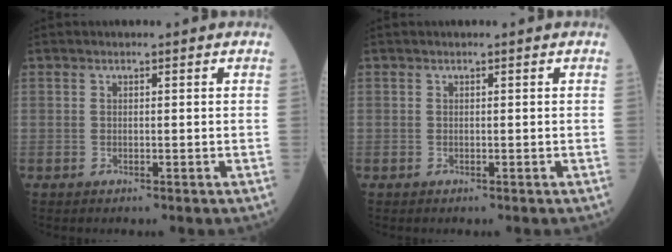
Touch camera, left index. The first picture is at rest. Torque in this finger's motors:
{"motor_torque": [-1.04, 1.10, -0.78, -0.21]}